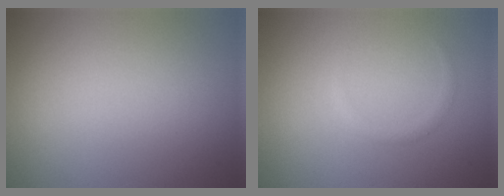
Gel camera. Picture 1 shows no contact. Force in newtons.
{"total": 0.7, "press": 0.7, "slide": 0.1}